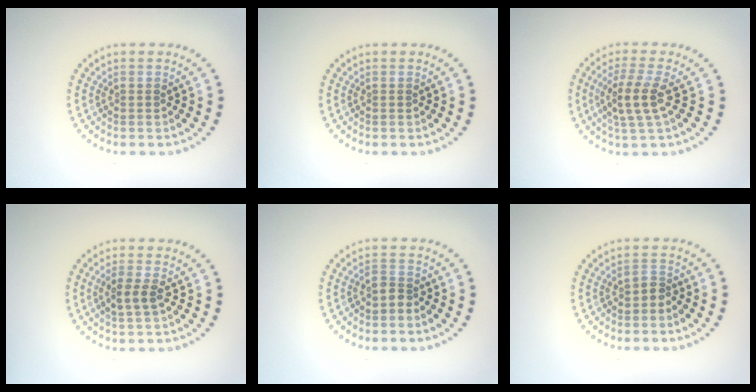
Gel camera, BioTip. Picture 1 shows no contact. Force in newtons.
{"total": 0.0}
{"total": 3.2, "press": 2.6, "slide": 1.8}
{"total": 2.0, "press": 2.0, "slide": 0.6}
{"total": 1.6, "press": 1.3, "slide": 1.0}
{"total": 1.2, "press": 0.9, "slide": 0.8}